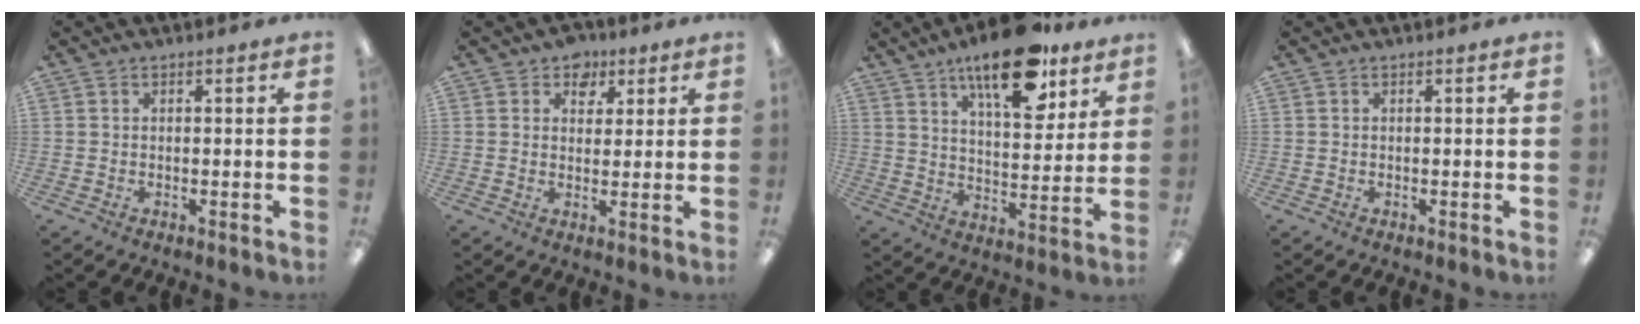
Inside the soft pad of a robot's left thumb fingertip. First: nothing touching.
{"total": 5.0, "force": [3.1, 3.7, 1.3], "torque": [-0.007, -0.010, 0.054]}
{"total": 18.2, "force": [12.5, 6.9, 11.3], "torque": [-0.168, -0.065, 0.206]}
{"total": 0.0}